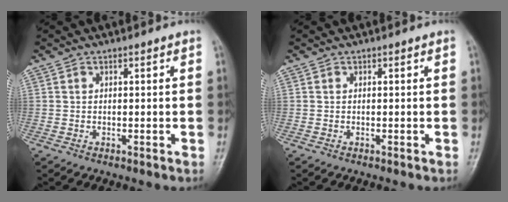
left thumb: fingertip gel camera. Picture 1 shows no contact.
{"total": 0.0}